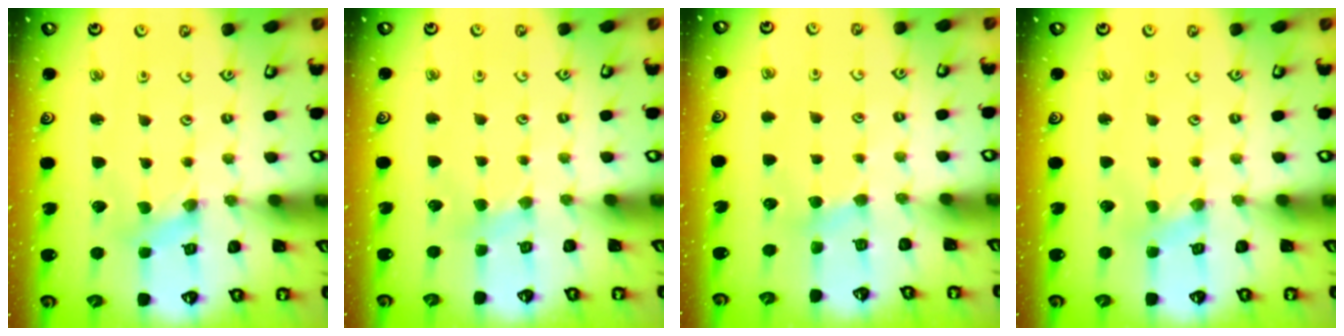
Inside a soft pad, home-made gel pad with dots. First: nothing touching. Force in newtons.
{"total": 2.1, "press": 2.1, "slide": 0.3}
{"total": 2.9, "press": 2.9, "slide": 0.4}
{"total": 1.8, "press": 1.7, "slide": 0.4}